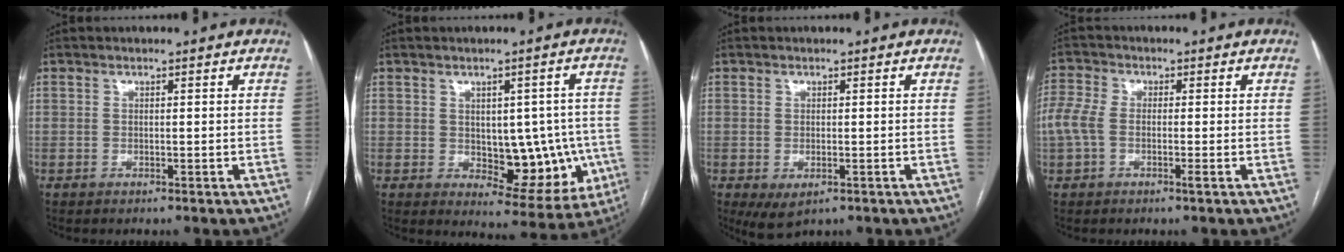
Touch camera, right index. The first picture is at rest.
{"total": 10.7, "force": [-1.1, 6.0, 8.7], "torque": [-0.090, 0.010, 0.007]}
{"total": 3.6, "force": [-1.4, 1.8, 2.8], "torque": [-0.053, -0.009, -0.010]}
{"total": 5.5, "force": [-1.0, 2.7, 4.6], "torque": [-0.123, 0.016, -0.022]}